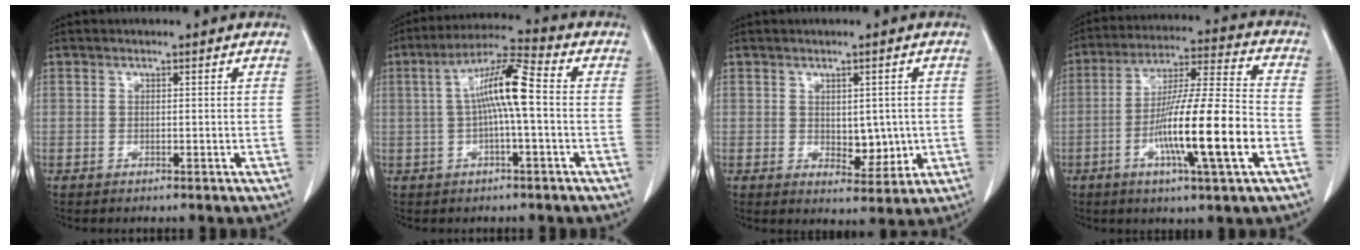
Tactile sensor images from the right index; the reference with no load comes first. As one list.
[{"total": 9.0, "force": [0.2, 0.7, 9.0], "torque": [-0.167, 0.023, -0.002]}, {"total": 5.1, "force": [-0.2, 2.8, 4.3], "torque": [-0.053, -0.007, 0.009]}, {"total": 16.4, "force": [-5.0, 0.2, 15.6], "torque": [-0.278, -0.009, -0.089]}]